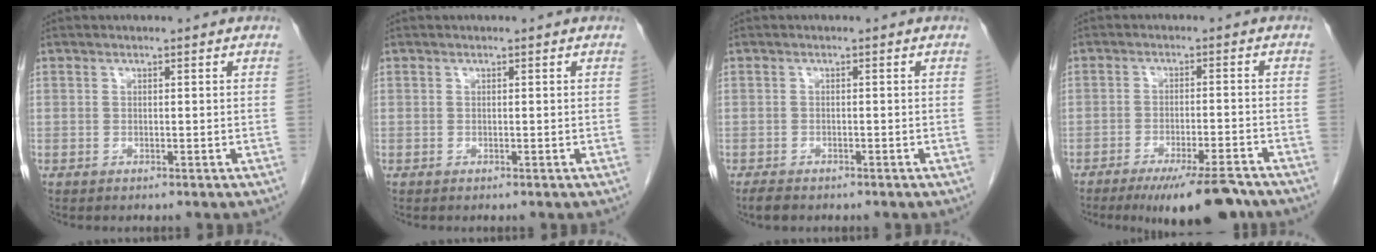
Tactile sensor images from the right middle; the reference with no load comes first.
{"total": 0.0}
{"total": 2.2, "force": [-1.8, 0.9, 1.1], "torque": [-0.026, -0.005, -0.025]}
{"total": 10.8, "force": [-8.6, 1.4, 6.2], "torque": [-0.084, -0.012, -0.132]}